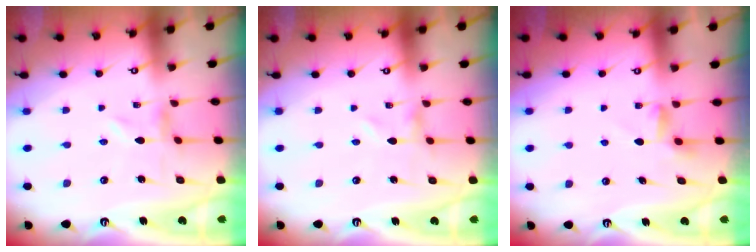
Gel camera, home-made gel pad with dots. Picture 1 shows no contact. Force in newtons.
{"total": 0.0}
{"total": 3.5, "press": 3.5, "slide": 0.3}